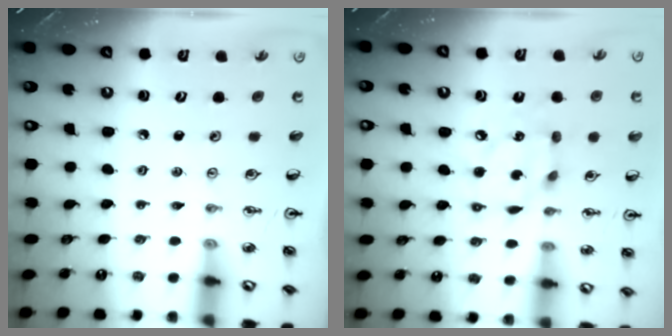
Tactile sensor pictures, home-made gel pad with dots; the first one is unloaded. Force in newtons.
{"total": 10.9, "press": 10.9, "slide": 0.9}